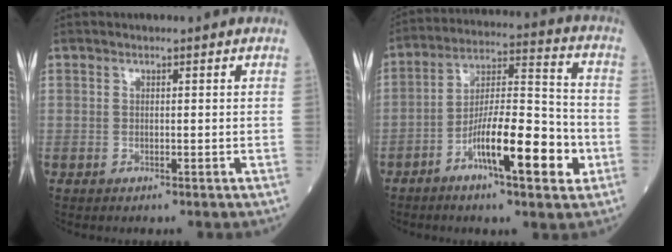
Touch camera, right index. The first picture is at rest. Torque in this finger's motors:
{"motor_torque": [0.68, -0.35, 0.33, 0.21]}